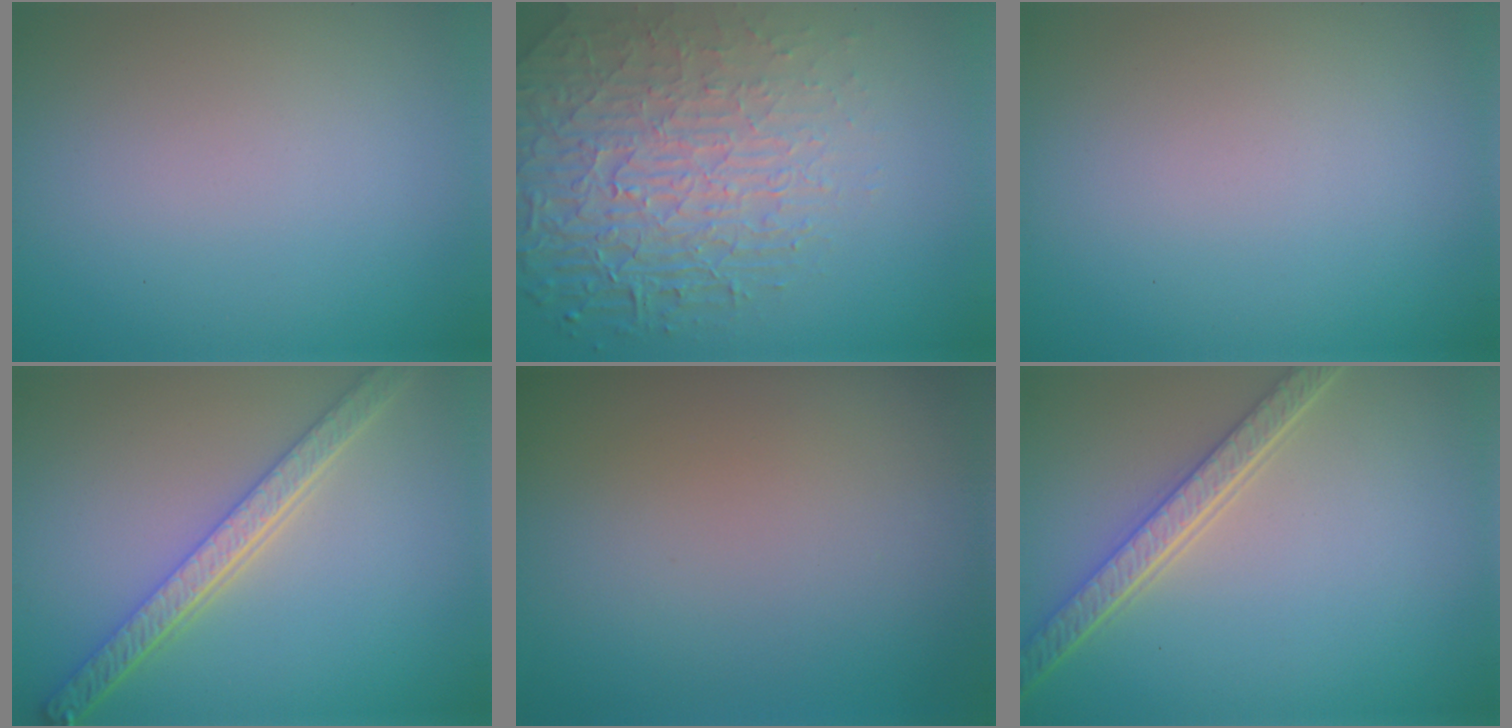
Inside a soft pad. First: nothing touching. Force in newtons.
{"total": 8.4, "press": 5.7, "slide": 6.2}
{"total": 0.0}
{"total": 5.3, "press": 4.1, "slide": 3.3}
{"total": 0.0}
{"total": 4.6, "press": 3.5, "slide": 2.9}